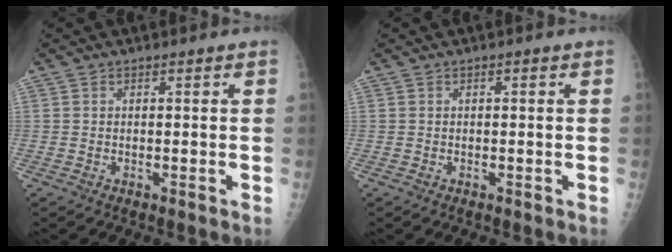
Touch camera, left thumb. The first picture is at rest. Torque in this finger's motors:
{"motor_torque": [-0.18, 0.09, 0.01, 0.00, -0.01]}